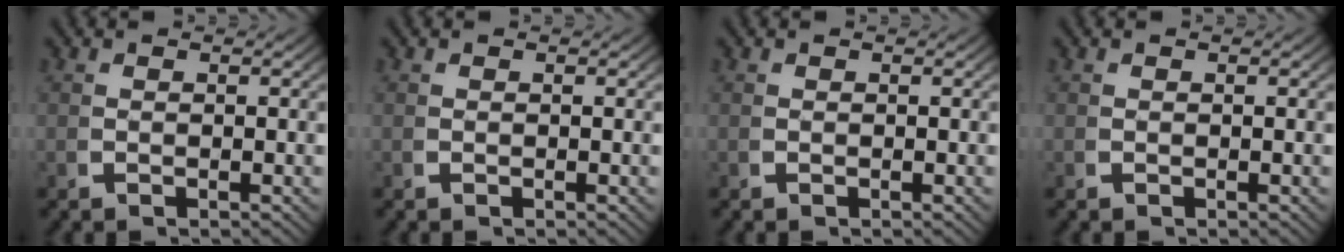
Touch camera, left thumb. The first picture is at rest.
{"total": 0.0}
{"total": 0.0}
{"total": 0.0}